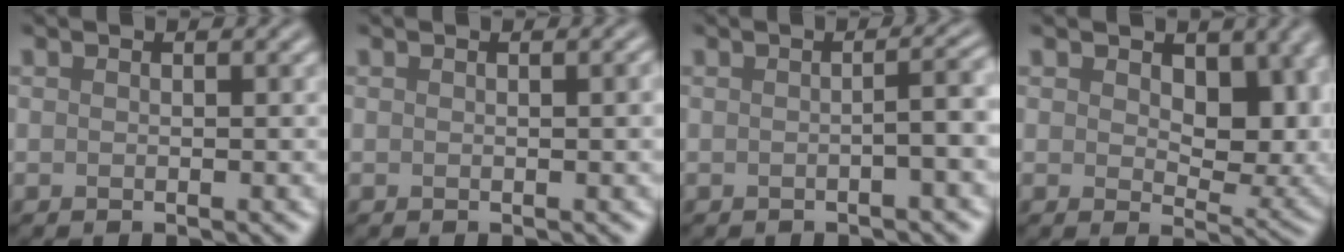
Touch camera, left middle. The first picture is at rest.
{"total": 1.0, "force": [0.1, 0.2, 0.9], "torque": [-0.011, 0.002, 0.002]}
{"total": 2.6, "force": [-0.3, 0.7, 2.5], "torque": [-0.026, 0.012, -0.012]}
{"total": 7.3, "force": [1.8, 4.4, 5.6], "torque": [-0.076, -0.012, 0.029]}